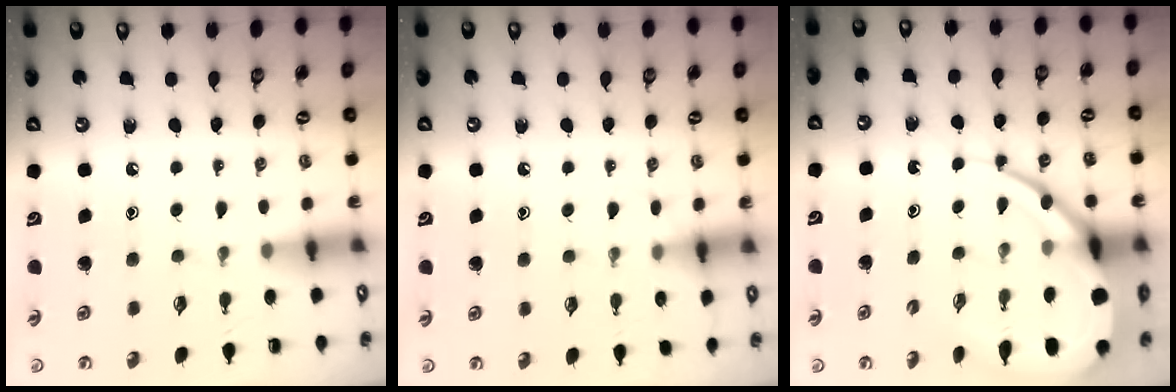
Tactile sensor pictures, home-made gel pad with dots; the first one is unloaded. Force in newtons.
{"total": 5.7, "press": 5.7, "slide": 0.8}
{"total": 13.1, "press": 13.1, "slide": 1.2}